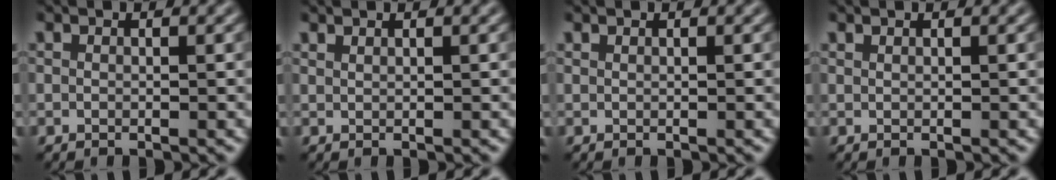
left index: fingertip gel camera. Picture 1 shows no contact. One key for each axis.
{"total": 0.5, "fx": 0.5, "fy": 0.0, "fz": 0.1, "tx": 0.000, "ty": -0.001, "tz": 0.009}
{"total": 0.0}
{"total": 0.0}